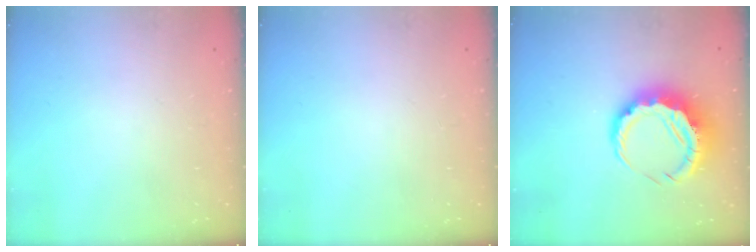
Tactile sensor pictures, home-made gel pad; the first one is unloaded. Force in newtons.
{"total": 0.0}
{"total": 10.7, "press": 10.5, "slide": 2.1}